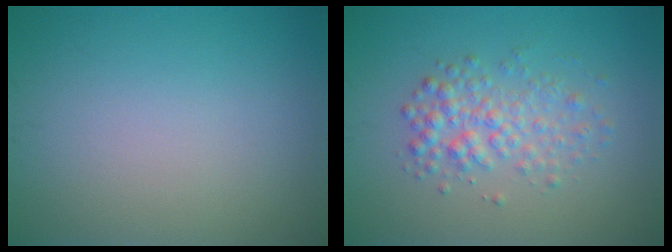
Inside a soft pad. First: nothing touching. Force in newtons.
{"total": 3.1, "press": 3.1, "slide": 0.1}